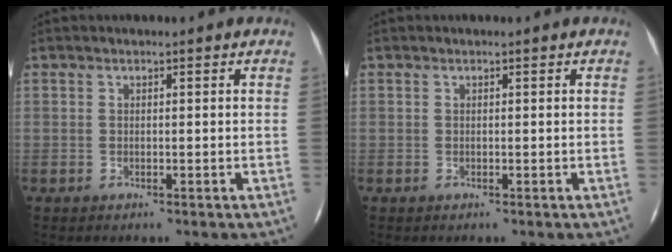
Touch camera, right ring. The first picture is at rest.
{"total": 0.0}